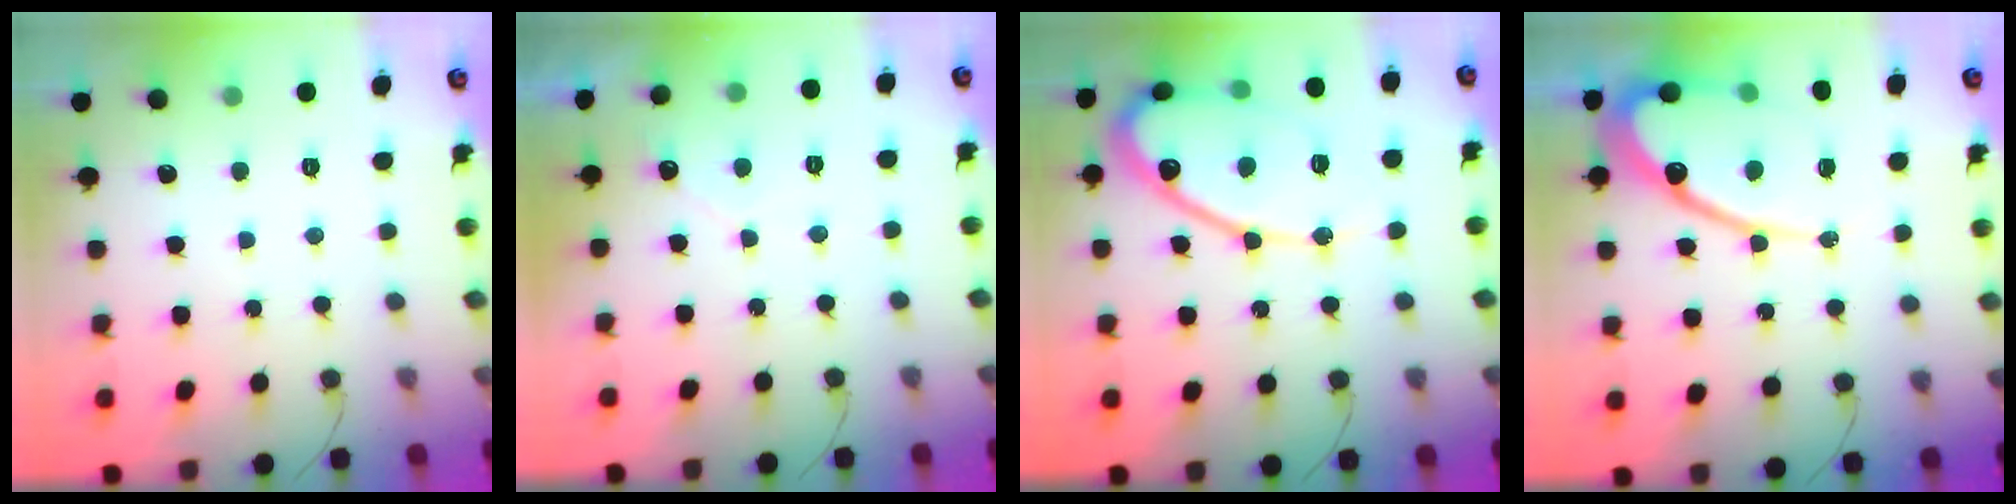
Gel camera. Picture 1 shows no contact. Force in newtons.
{"total": 3.7, "press": 3.7, "slide": 0.1}
{"total": 14.5, "press": 14.4, "slide": 1.6}
{"total": 16.8, "press": 16.8, "slide": 1.1}